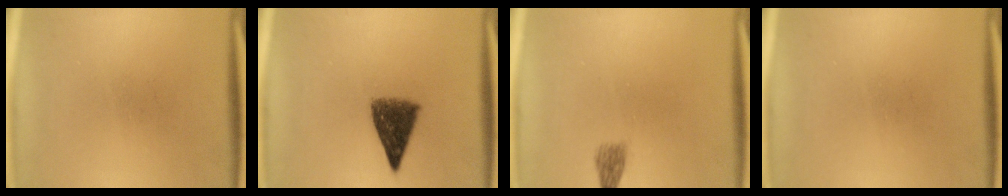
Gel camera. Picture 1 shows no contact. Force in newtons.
{"total": 7.3}
{"total": 1.9}
{"total": 0.0}